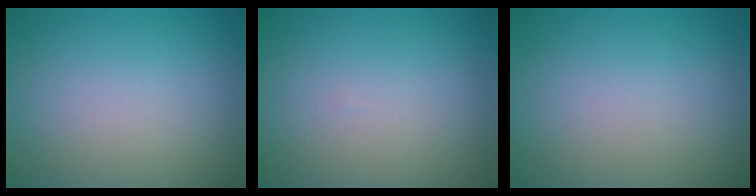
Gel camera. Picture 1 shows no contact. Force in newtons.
{"total": 0.0}
{"total": 0.0}